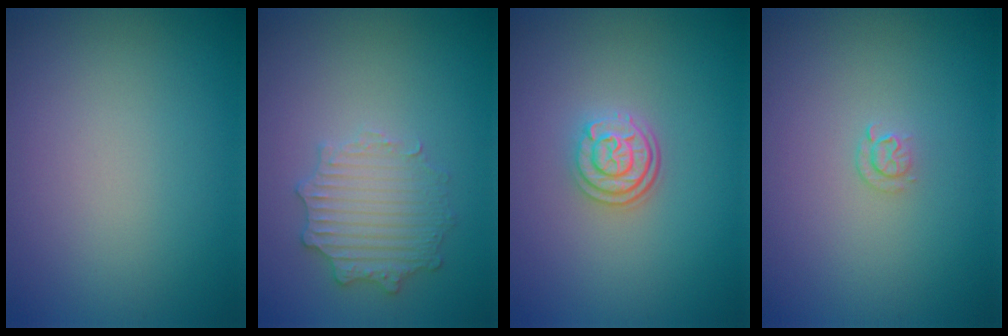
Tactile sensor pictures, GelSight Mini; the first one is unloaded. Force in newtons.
{"total": 2.9, "press": 2.9, "slide": 0.1}
{"total": 3.0, "press": 2.4, "slide": 1.7}
{"total": 0.9, "press": 0.6, "slide": 0.6}